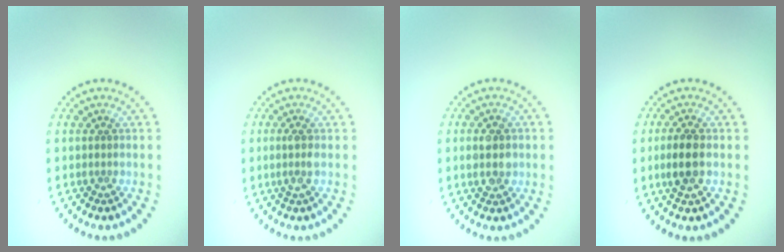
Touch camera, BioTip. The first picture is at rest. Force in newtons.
{"total": 1.3, "press": 1.1, "slide": 0.7}
{"total": 2.6, "press": 2.6, "slide": 0.2}
{"total": 2.6, "press": 2.6, "slide": 0.5}